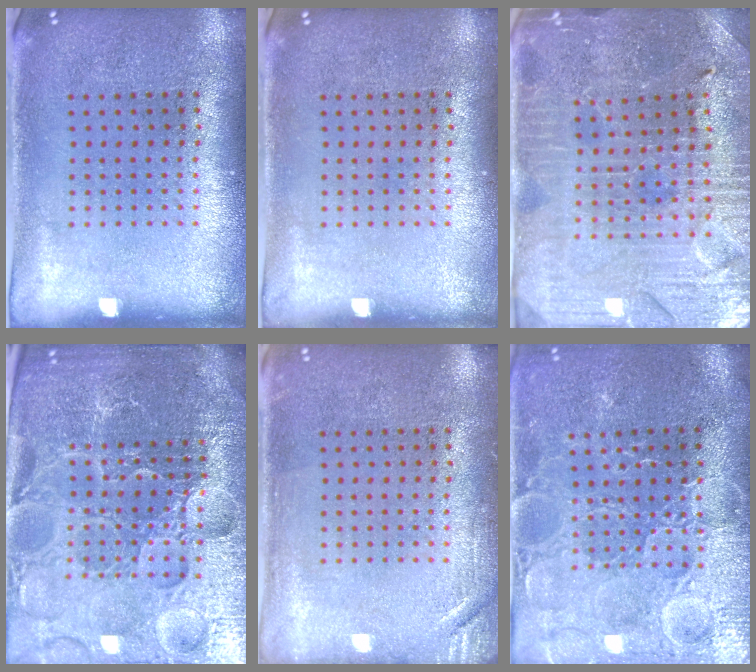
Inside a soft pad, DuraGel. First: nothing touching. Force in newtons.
{"total": 0.0}
{"total": 3.4, "press": 3.3, "slide": 0.6}
{"total": 6.0, "press": 5.4, "slide": 2.7}
{"total": 1.7, "press": 1.7, "slide": 0.2}
{"total": 3.6, "press": 3.5, "slide": 0.8}